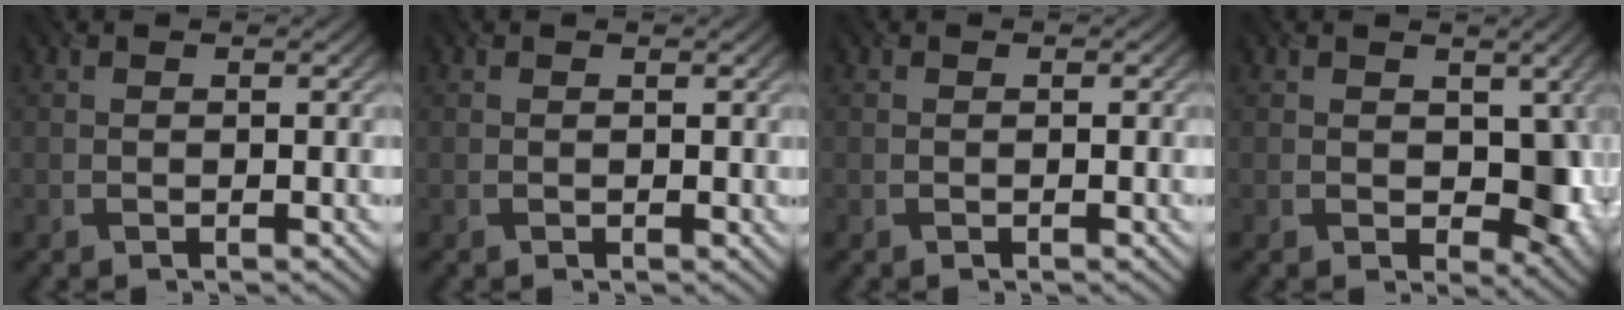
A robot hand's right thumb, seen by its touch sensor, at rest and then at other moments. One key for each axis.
{"total": 0.0}
{"total": 0.0}
{"total": 7.1, "fx": -0.1, "fy": 4.9, "fz": 5.1, "tx": -0.076, "ty": -0.016, "tz": 0.000}